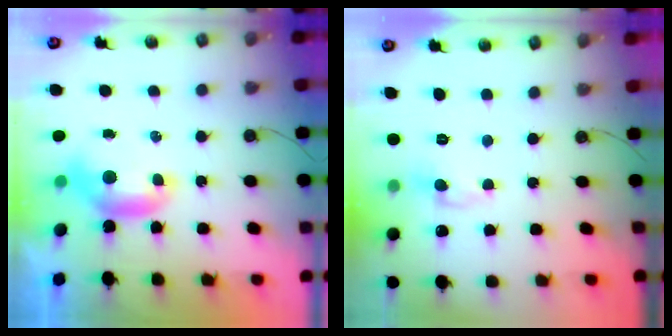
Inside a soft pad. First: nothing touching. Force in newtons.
{"total": 0.0}